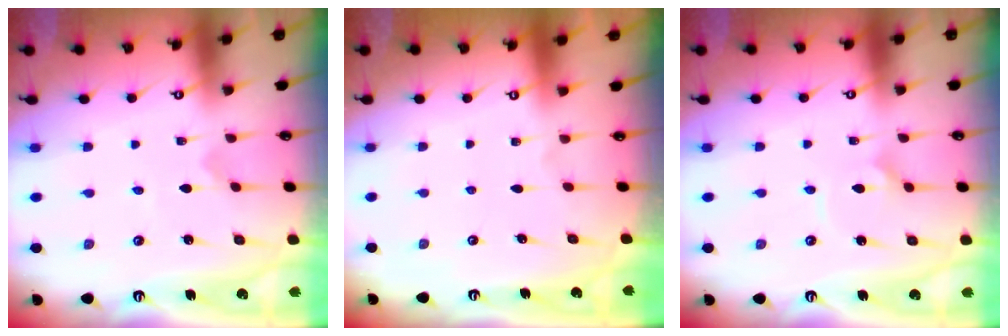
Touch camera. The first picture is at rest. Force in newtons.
{"total": 0.0}
{"total": 2.0, "press": 2.0, "slide": 0.1}